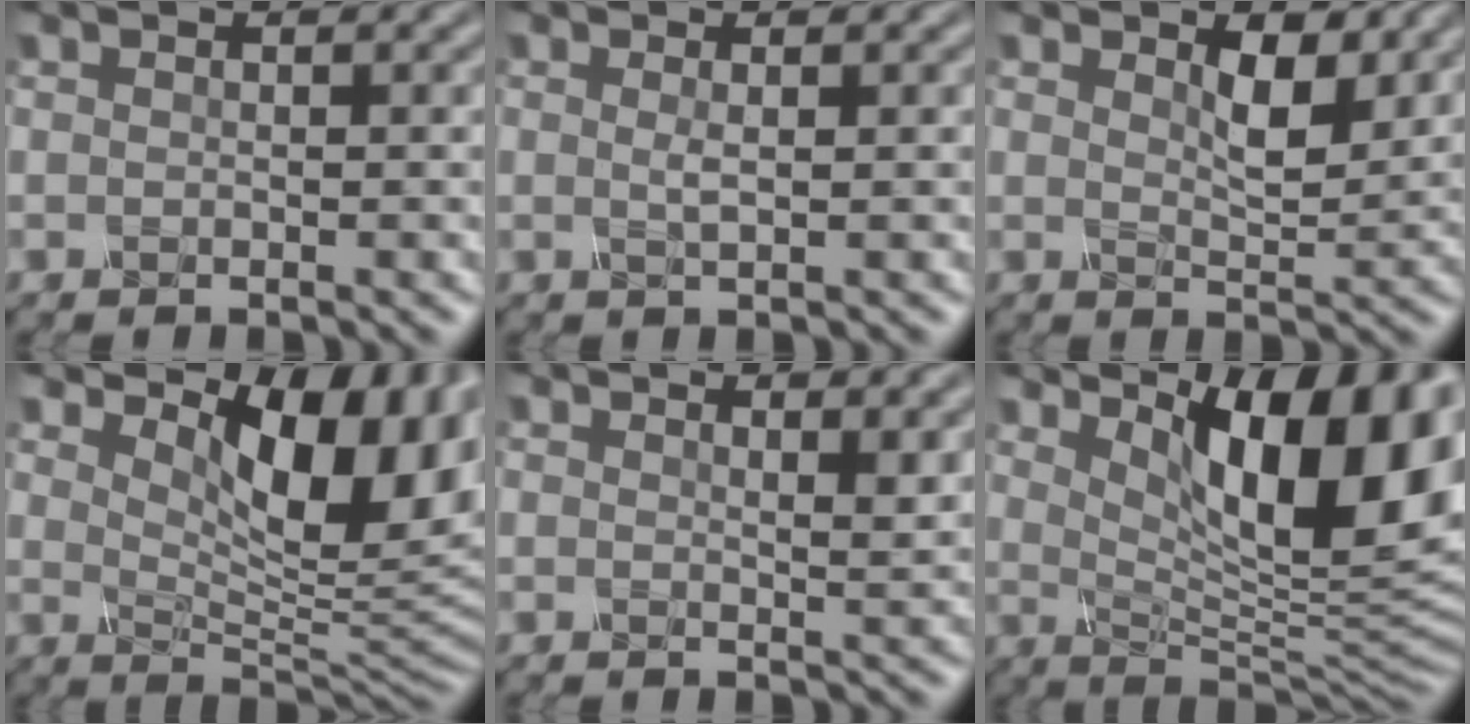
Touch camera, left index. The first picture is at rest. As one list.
[{"total": 0.7, "force": [0.1, 0.2, 0.7], "torque": [-0.013, -0.002, 0.000]}, {"total": 3.5, "force": [1.7, 1.5, 2.7], "torque": [-0.049, -0.010, 0.025]}, {"total": 10.3, "force": [3.8, 4.8, 8.3], "torque": [-0.112, -0.008, 0.060]}, {"total": 1.7, "force": [1.2, 0.4, 1.0], "torque": [-0.008, -0.004, 0.018]}, {"total": 12.5, "force": [4.7, 4.5, 10.6], "torque": [-0.134, -0.010, 0.076]}]